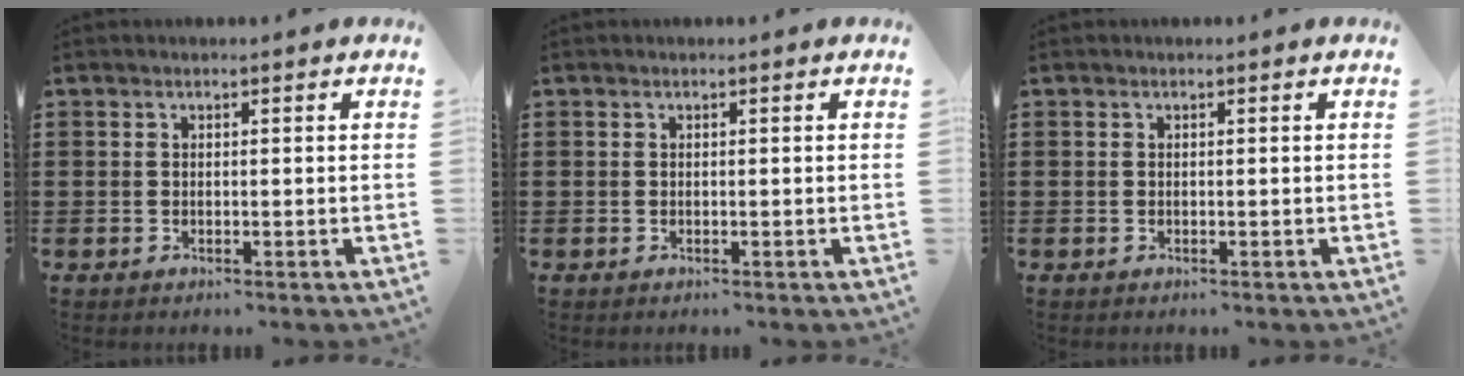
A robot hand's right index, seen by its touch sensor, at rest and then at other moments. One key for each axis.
{"total": 0.0}
{"total": 0.0}